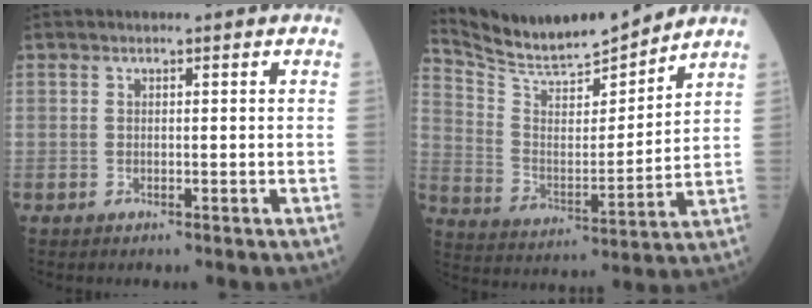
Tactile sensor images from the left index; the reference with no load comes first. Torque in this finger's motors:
{"motor_torque": [-0.19, -0.23, -0.06, 0.00]}